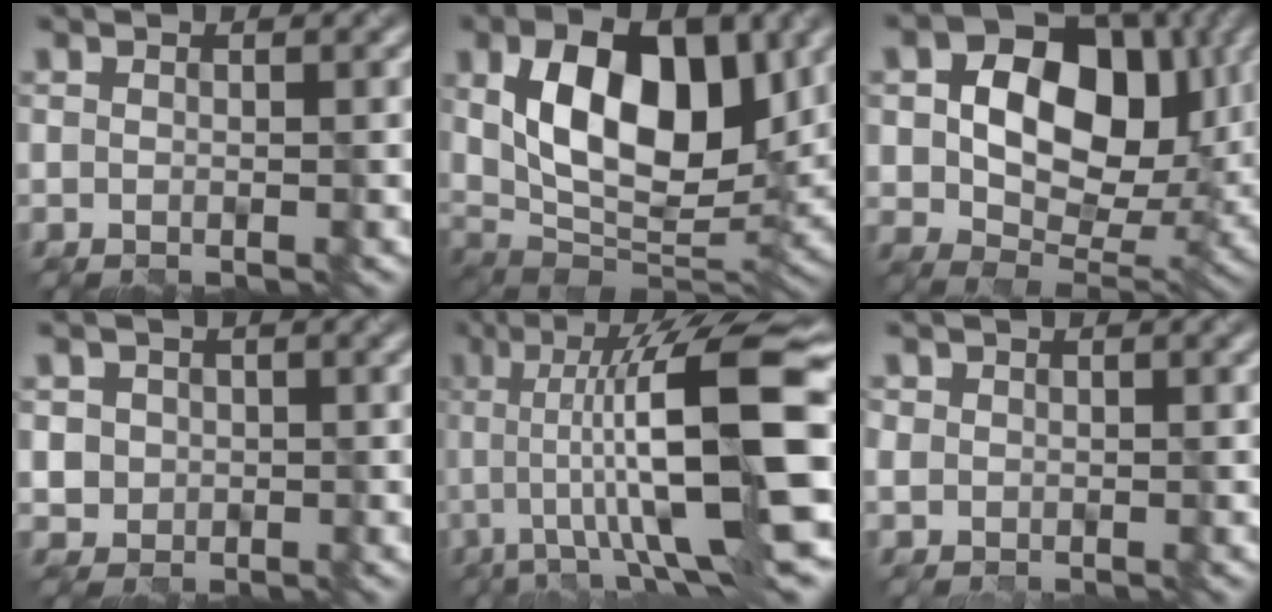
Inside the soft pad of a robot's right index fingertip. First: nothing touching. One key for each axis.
{"total": 11.3, "fx": 3.4, "fy": 5.9, "fz": 9.0, "tx": -0.142, "ty": -0.004, "tz": 0.055}
{"total": 11.6, "fx": 2.4, "fy": 7.9, "fz": 8.2, "tx": -0.115, "ty": 0.002, "tz": 0.034}
{"total": 3.4, "fx": 0.6, "fy": 3.3, "fz": 0.7, "tx": 0.000, "ty": 0.019, "tz": 0.004}
{"total": 14.4, "fx": 0.7, "fy": 2.9, "fz": 14.1, "tx": -0.193, "ty": 0.028, "tz": 0.007}
{"total": 1.4, "fx": 0.6, "fy": 1.3, "fz": -0.1, "tx": 0.002, "ty": -0.002, "tz": 0.010}